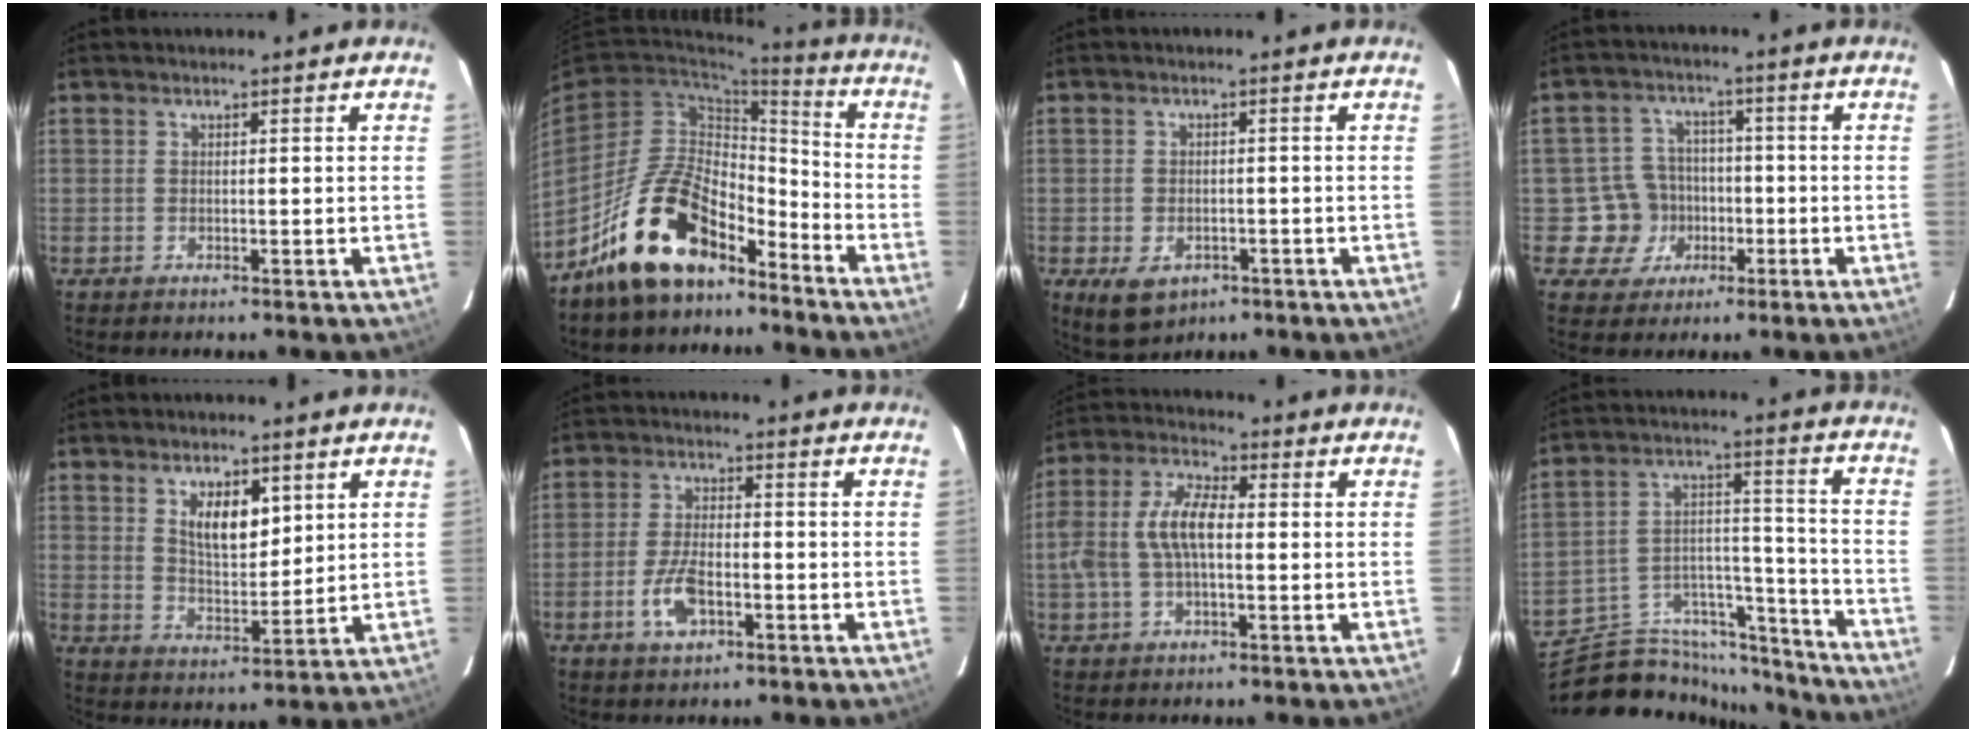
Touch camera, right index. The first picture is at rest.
{"total": 16.7, "force": [-11.9, 7.7, 8.8], "torque": [-0.174, 0.029, -0.198]}
{"total": 6.6, "force": [-3.2, 4.5, 3.6], "torque": [-0.077, -0.014, -0.042]}
{"total": 7.7, "force": [-2.5, 7.3, 0.5], "torque": [-0.031, 0.024, -0.035]}
{"total": 7.8, "force": [3.3, 3.7, 6.0], "torque": [-0.097, 0.000, 0.065]}
{"total": 3.3, "force": [-1.5, 1.3, 2.7], "torque": [-0.059, -0.001, -0.029]}
{"total": 9.3, "force": [-0.7, 4.4, 8.2], "torque": [-0.173, 0.016, -0.012]}
{"total": 20.9, "force": [-18.4, 8.3, 5.5], "torque": [-0.099, 0.067, -0.274]}